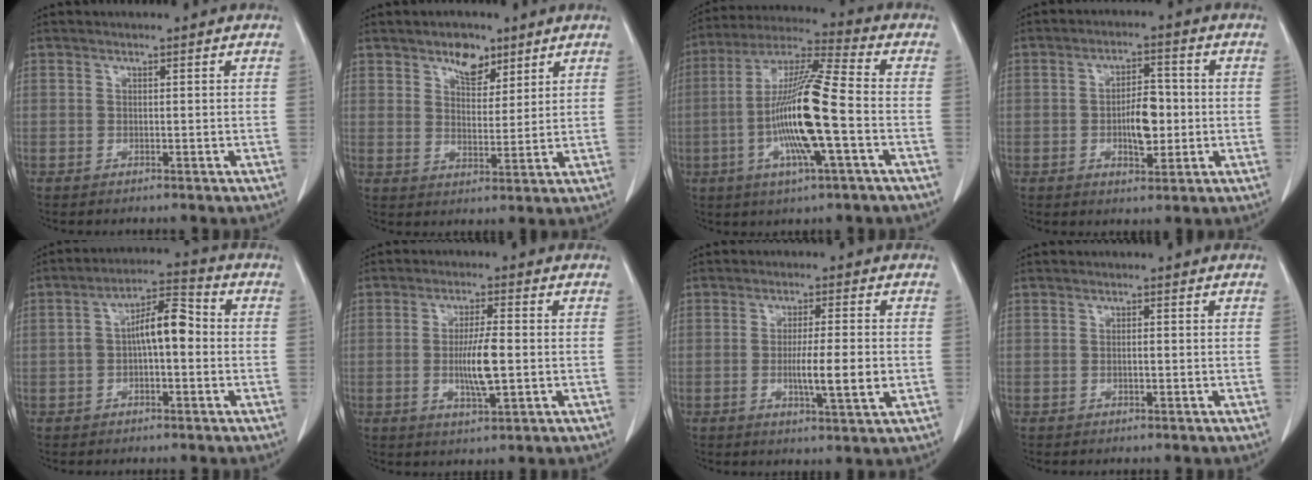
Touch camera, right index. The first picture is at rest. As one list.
[{"total": 5.7, "force": [3.8, 3.0, 2.9], "torque": [-0.043, 0.003, 0.067]}, {"total": 15.8, "force": [-3.1, 0.6, 15.5], "torque": [-0.302, -0.002, -0.065]}, {"total": 6.4, "force": [-0.7, 2.7, 5.8], "torque": [-0.099, 0.007, -0.008]}, {"total": 7.6, "force": [-0.2, 2.6, 7.2], "torque": [-0.126, 0.034, -0.006]}, {"total": 6.6, "force": [-0.8, 0.9, 6.5], "torque": [-0.122, -0.007, -0.012]}, {"total": 7.1, "force": [-1.1, 0.2, 7.0], "torque": [-0.116, -0.012, -0.019]}, {"total": 0.7, "force": [-0.1, 0.2, 0.7], "torque": [-0.013, 0.002, 0.000]}]